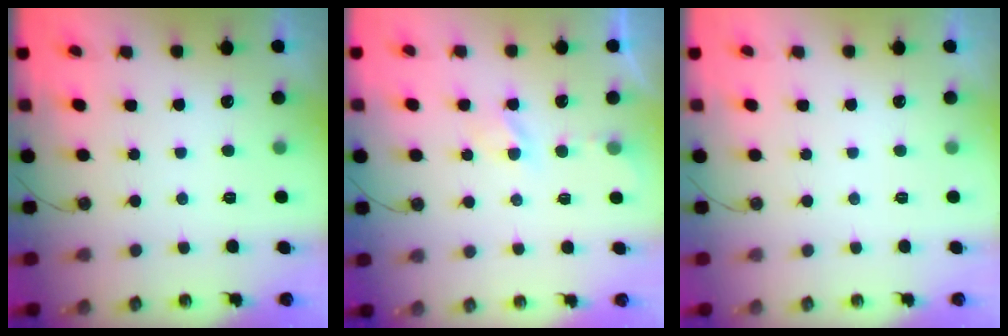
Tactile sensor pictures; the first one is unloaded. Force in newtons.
{"total": 2.7, "press": 2.6, "slide": 0.4}
{"total": 0.0}